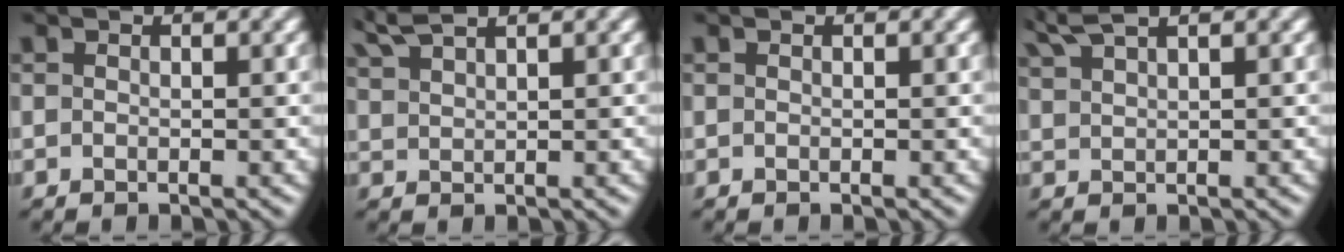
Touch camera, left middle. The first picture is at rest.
{"total": 2.9, "force": [2.7, 0.1, 1.0], "torque": [-0.026, 0.014, 0.063]}
{"total": 0.0}
{"total": 3.1, "force": [2.8, 0.3, 1.4], "torque": [-0.032, 0.018, 0.059]}